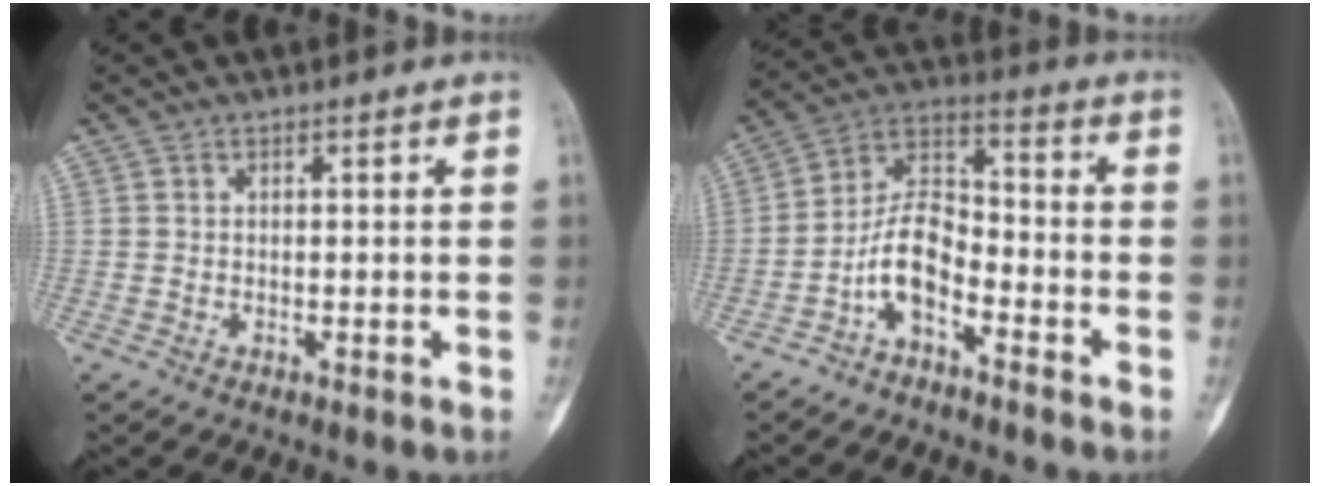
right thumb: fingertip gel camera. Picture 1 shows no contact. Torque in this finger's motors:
{"motor_torque": [-0.10, 0.37, 0.92, -0.50, 0.22]}